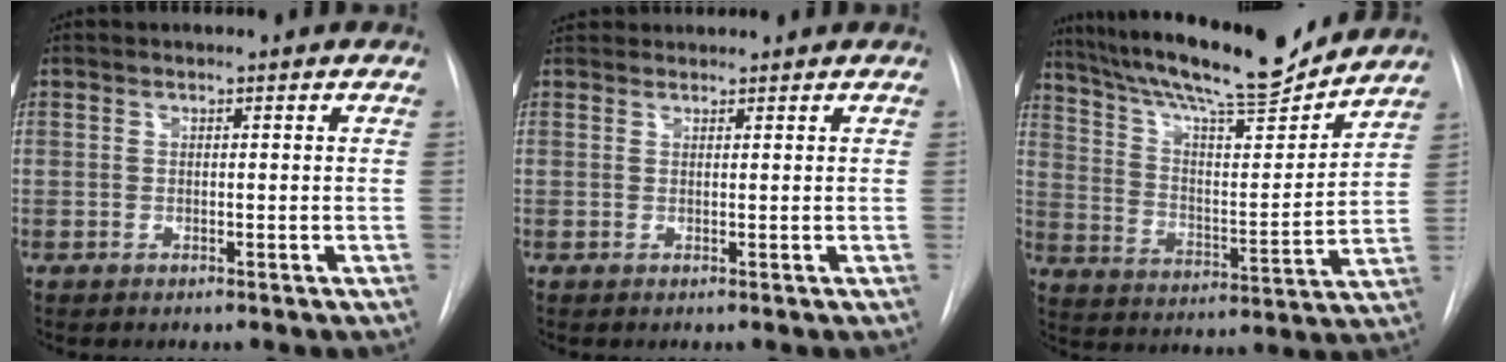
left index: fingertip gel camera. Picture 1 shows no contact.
{"total": 2.8, "force": [2.7, 0.8, 0.3], "torque": [-0.004, 0.032, 0.046]}
{"total": 20.7, "force": [18.1, 2.5, 9.9], "torque": [-0.177, 0.002, 0.282]}